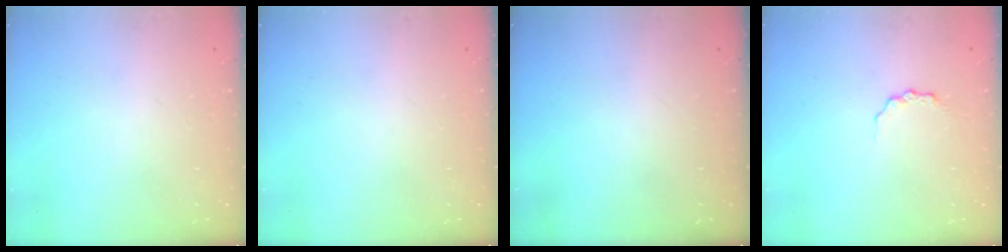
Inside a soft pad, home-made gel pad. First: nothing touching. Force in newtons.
{"total": 0.0}
{"total": 0.0}
{"total": 2.6, "press": 2.6, "slide": 0.4}